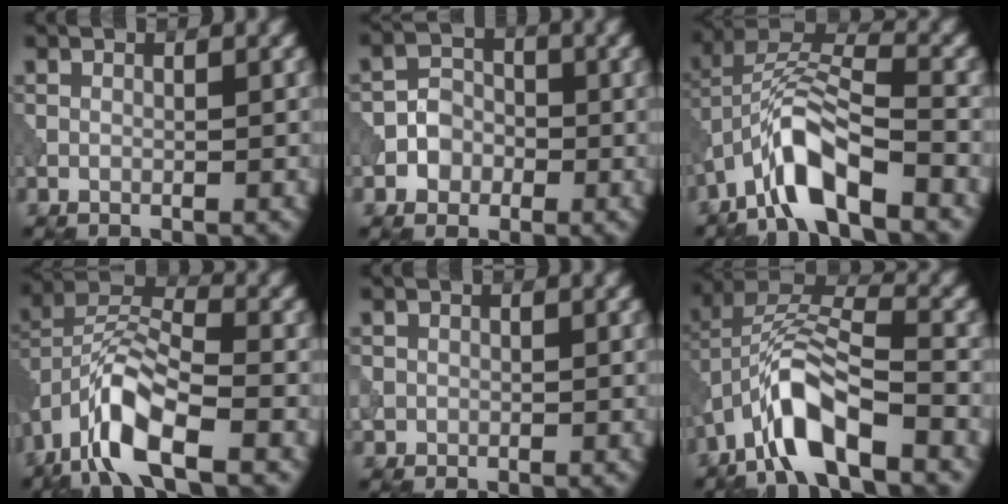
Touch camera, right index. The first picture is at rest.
{"total": 2.5, "force": [-0.9, 2.2, 0.8], "torque": [-0.006, 0.009, -0.019]}
{"total": 7.6, "force": [-4.4, 2.4, 5.7], "torque": [-0.107, 0.015, -0.088]}
{"total": 8.5, "force": [-4.8, 3.1, 6.3], "torque": [-0.118, 0.010, -0.101]}
{"total": 1.0, "force": [0.0, 1.0, 0.0], "torque": [0.004, -0.003, -0.005]}
{"total": 8.5, "force": [-4.5, 2.9, 6.7], "torque": [-0.127, 0.016, -0.090]}